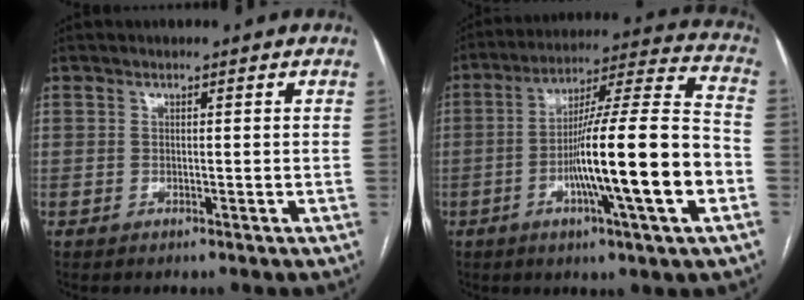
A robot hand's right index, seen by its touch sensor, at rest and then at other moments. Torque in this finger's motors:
{"motor_torque": [1.77, -0.37, 1.05, 0.21]}